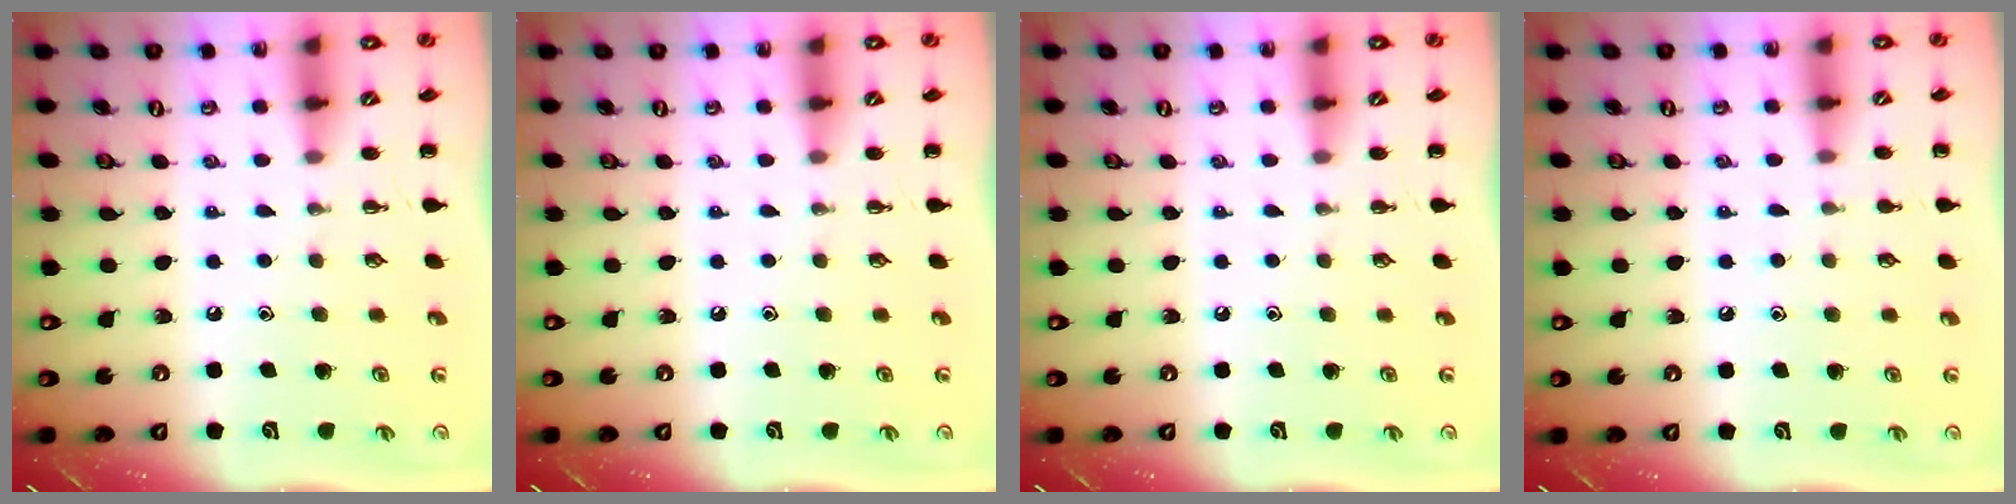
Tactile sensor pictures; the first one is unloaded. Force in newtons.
{"total": 0.0}
{"total": 0.0}
{"total": 5.1, "press": 4.8, "slide": 1.8}